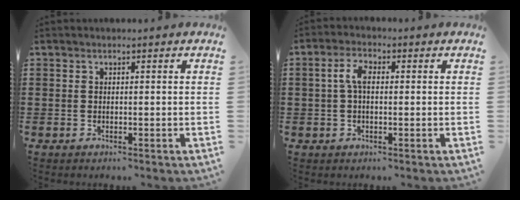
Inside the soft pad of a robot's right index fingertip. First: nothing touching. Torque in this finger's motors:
{"motor_torque": [0.70, -0.40, 0.19, 0.09]}